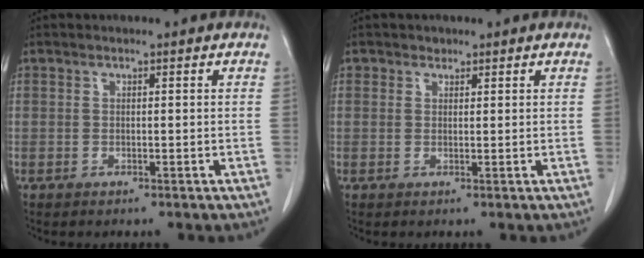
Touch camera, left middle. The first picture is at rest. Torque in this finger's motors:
{"motor_torque": [-0.29, 0.00, -0.07, -0.02]}